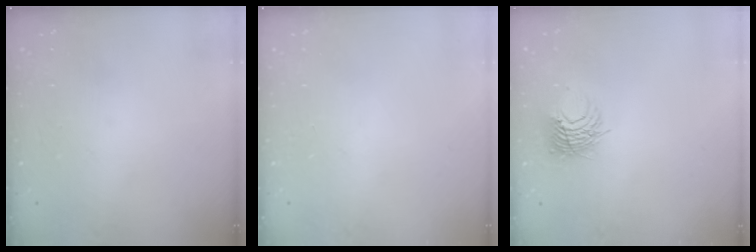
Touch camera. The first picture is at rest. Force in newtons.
{"total": 0.0}
{"total": 7.5, "press": 7.5, "slide": 0.6}